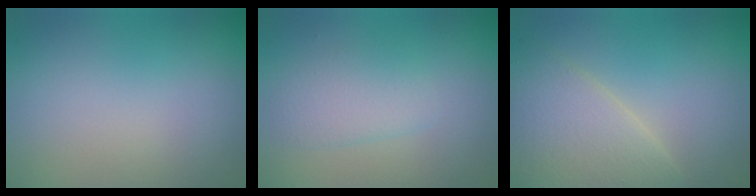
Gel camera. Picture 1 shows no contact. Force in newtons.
{"total": 2.2, "press": 2.2, "slide": 0.1}
{"total": 4.7, "press": 4.7, "slide": 0.4}